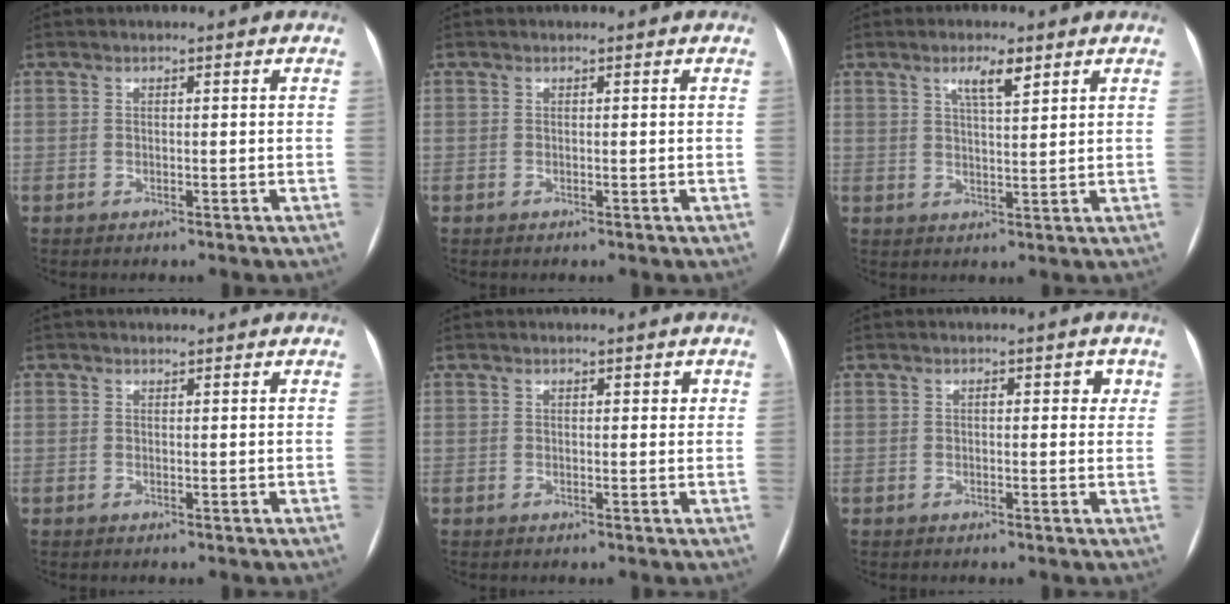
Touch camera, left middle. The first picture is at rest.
{"total": 1.5, "force": [-0.8, -1.0, -0.8], "torque": [0.013, -0.009, -0.014]}
{"total": 4.3, "force": [2.5, 0.7, 3.4], "torque": [-0.061, 0.001, 0.044]}
{"total": 1.1, "force": [-0.5, -0.9, -0.6], "torque": [0.004, -0.009, -0.007]}
{"total": 1.7, "force": [0.8, 0.9, 1.2], "torque": [-0.012, 0.006, 0.010]}
{"total": 3.0, "force": [1.0, 1.6, 2.3], "torque": [-0.024, 0.011, 0.007]}